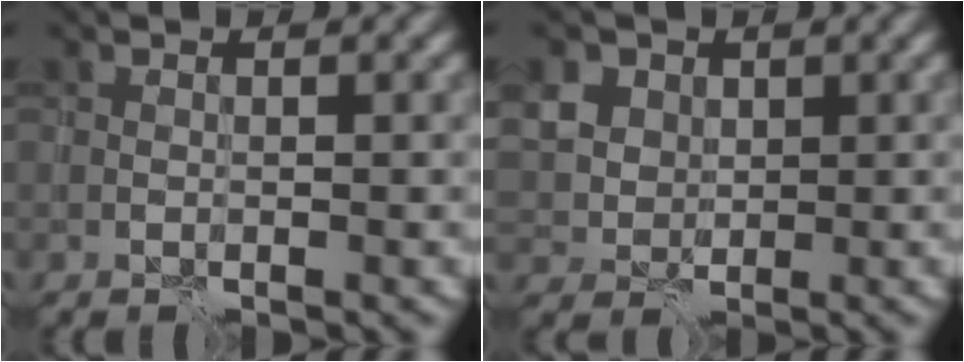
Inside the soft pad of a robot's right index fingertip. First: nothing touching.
{"total": 4.3, "force": [1.9, 3.5, 1.7], "torque": [-0.058, 0.006, 0.044]}